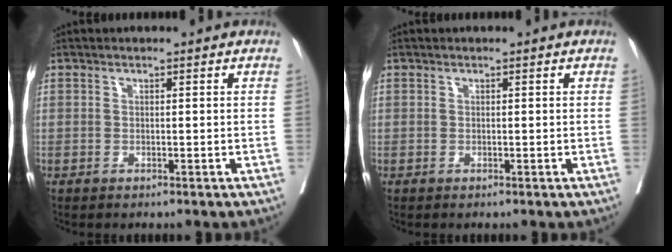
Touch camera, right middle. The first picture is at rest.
{"total": 0.0}